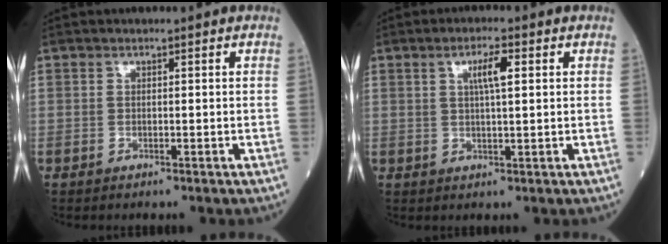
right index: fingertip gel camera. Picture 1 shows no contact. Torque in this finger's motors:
{"motor_torque": [0.24, 0.00, 0.11, 0.04]}